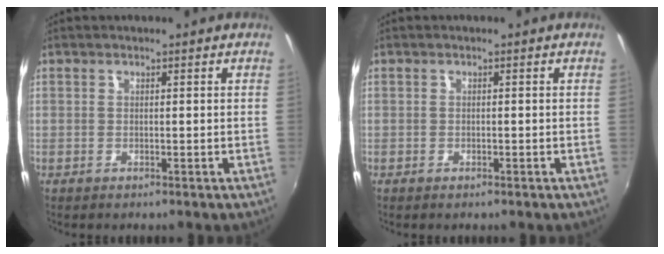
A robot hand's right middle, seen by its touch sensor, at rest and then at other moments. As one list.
[{"total": 0.9, "force": [-0.7, 0.4, 0.4], "torque": [-0.007, -0.002, -0.012]}]